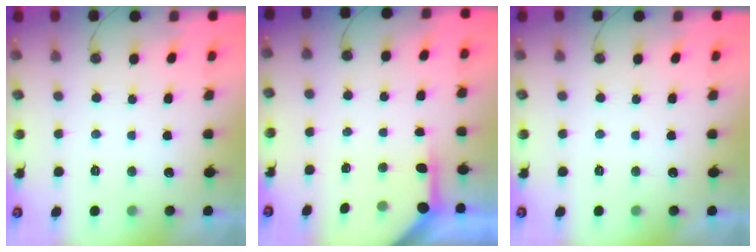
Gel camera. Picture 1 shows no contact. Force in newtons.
{"total": 4.0, "press": 4.0, "slide": 0.5}
{"total": 0.6, "press": 0.1, "slide": 0.5}